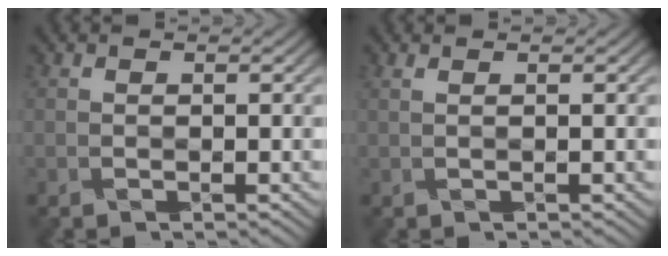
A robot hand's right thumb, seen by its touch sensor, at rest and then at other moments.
{"total": 0.9, "force": [0.3, 0.1, 0.9], "torque": [-0.017, 0.003, 0.004]}